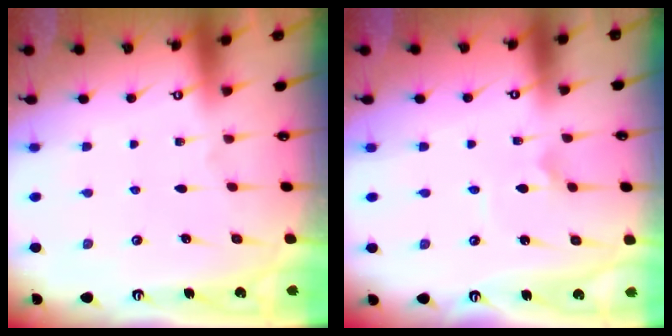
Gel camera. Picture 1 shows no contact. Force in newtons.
{"total": 1.9, "press": 1.9, "slide": 0.2}